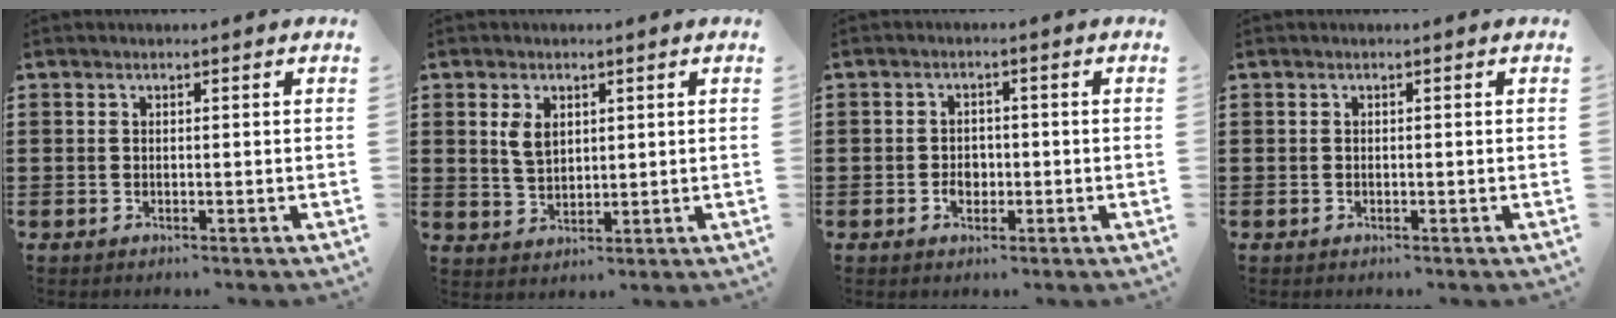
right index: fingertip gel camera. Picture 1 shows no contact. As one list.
[{"total": 3.8, "force": [1.5, 2.3, 2.6], "torque": [-0.058, 0.007, 0.027]}, {"total": 2.4, "force": [-0.6, 1.8, 1.4], "torque": [-0.021, 0.000, -0.015]}, {"total": 0.0}]